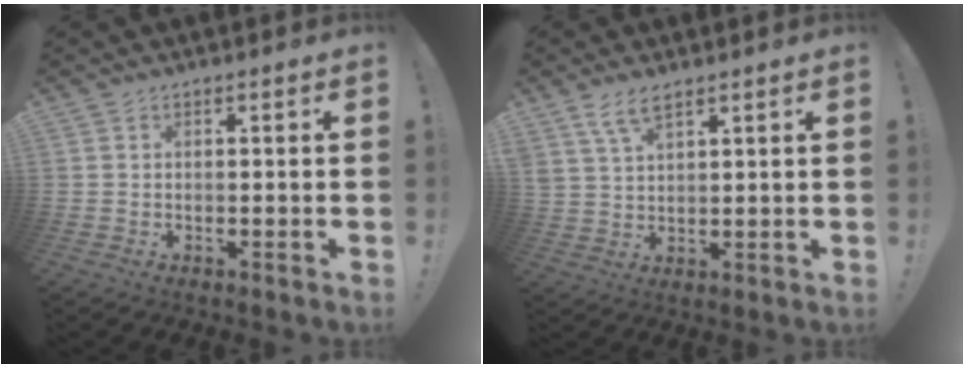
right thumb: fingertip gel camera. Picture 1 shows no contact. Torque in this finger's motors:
{"motor_torque": [-0.27, 0.58, 0.66, 0.58, 0.10]}